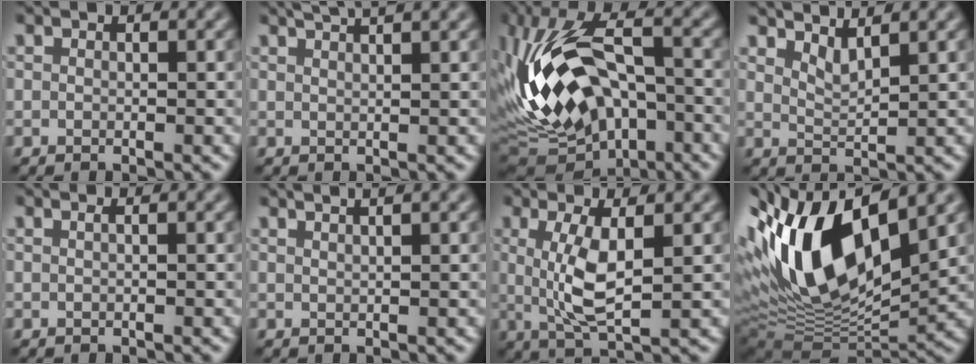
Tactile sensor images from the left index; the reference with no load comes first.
{"total": 4.2, "force": [3.1, 1.3, 2.5], "torque": [-0.008, 0.023, 0.012]}
{"total": 14.9, "force": [-2.6, 7.7, 12.5], "torque": [-0.238, 0.016, -0.052]}
{"total": 2.2, "force": [1.8, 0.4, 1.0], "torque": [-0.016, -0.004, 0.036]}
{"total": 0.7, "force": [0.2, 0.3, 0.6], "torque": [-0.007, 0.003, -0.001]}
{"total": 3.4, "force": [2.3, 1.3, 2.1], "torque": [-0.001, 0.018, -0.001]}
{"total": 5.0, "force": [0.7, 1.5, 4.7], "torque": [-0.100, -0.004, 0.017]}
{"total": 15.0, "force": [4.1, 6.8, 12.7], "torque": [-0.237, 0.013, 0.066]}